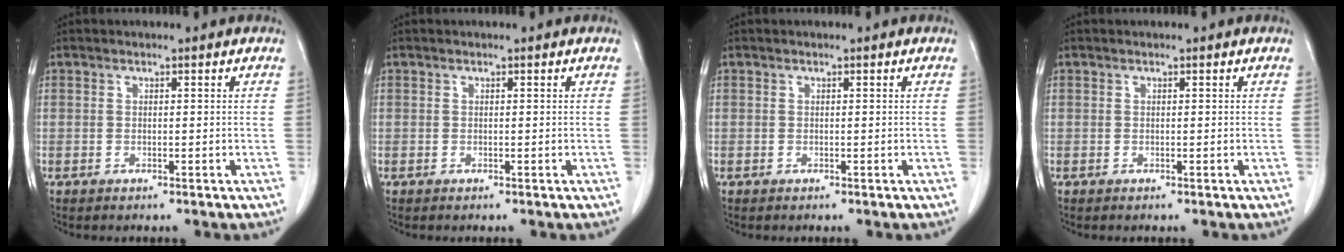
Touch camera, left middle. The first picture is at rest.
{"total": 0.0}
{"total": 0.0}
{"total": 0.0}